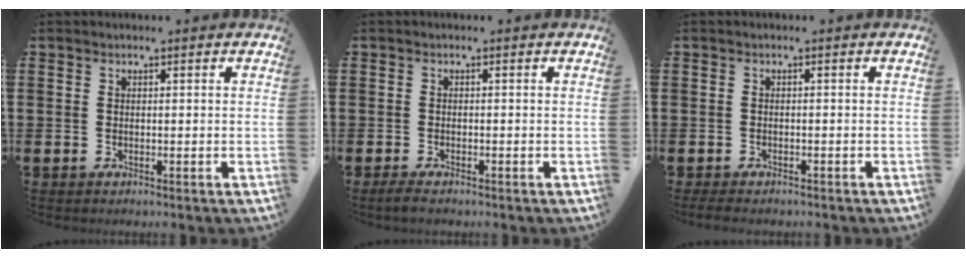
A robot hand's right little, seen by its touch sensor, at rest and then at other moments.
{"total": 1.1, "force": [-0.7, 0.3, 0.8], "torque": [-0.016, -0.001, -0.013]}
{"total": 0.7, "force": [-0.6, 0.3, 0.3], "torque": [-0.008, 0.000, -0.012]}